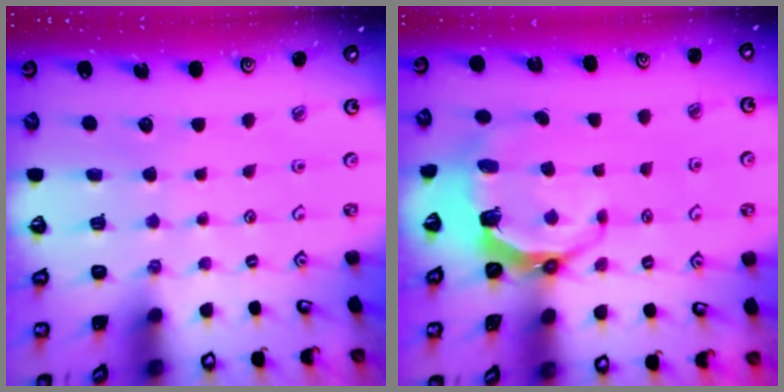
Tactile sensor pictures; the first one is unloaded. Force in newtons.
{"total": 6.0, "press": 4.6, "slide": 3.9}